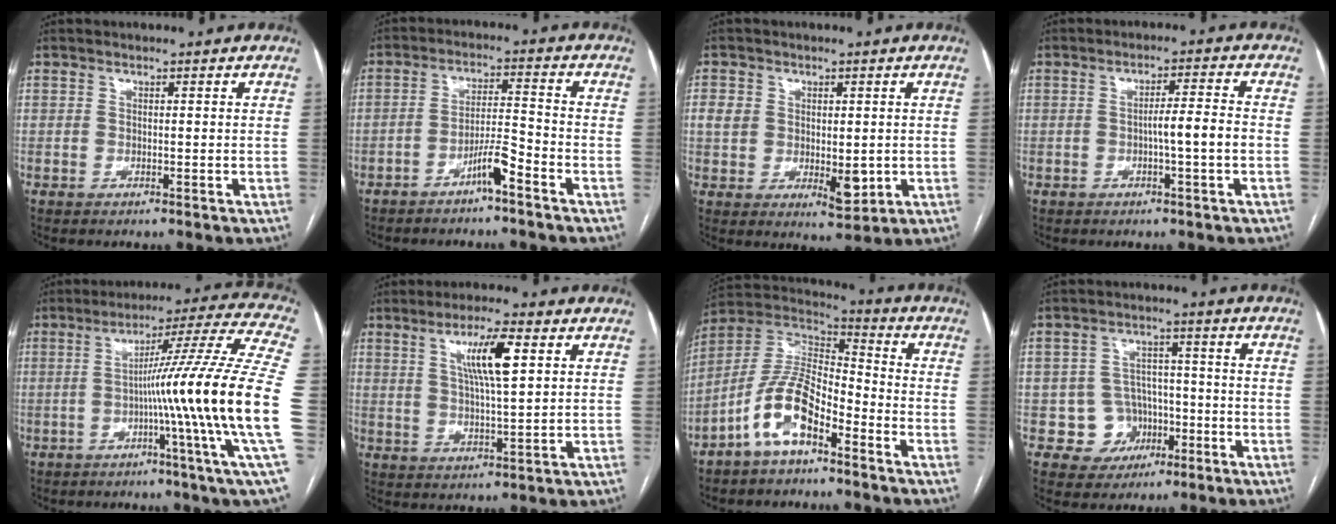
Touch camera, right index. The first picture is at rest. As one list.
[{"total": 5.2, "force": [-3.4, 0.2, 3.9], "torque": [-0.070, 0.008, -0.063]}, {"total": 6.9, "force": [0.0, 4.5, 5.2], "torque": [-0.076, -0.003, 0.014]}, {"total": 4.6, "force": [-0.9, -0.1, 4.5], "torque": [-0.070, 0.007, -0.014]}, {"total": 21.3, "force": [-3.2, -3.7, 20.8], "torque": [-0.261, -0.006, -0.072]}, {"total": 8.3, "force": [3.1, 0.8, 7.6], "torque": [-0.138, 0.003, 0.054]}, {"total": 11.2, "force": [-6.2, 4.3, 8.2], "torque": [-0.176, 0.020, -0.120]}, {"total": 6.8, "force": [-2.1, 6.4, 0.5], "torque": [0.006, 0.017, -0.027]}]